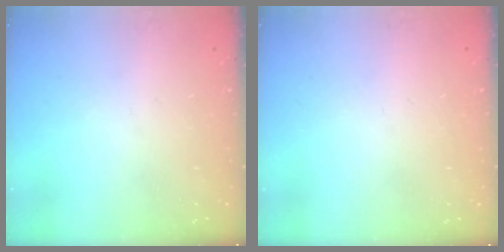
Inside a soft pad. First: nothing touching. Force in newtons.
{"total": 0.0}